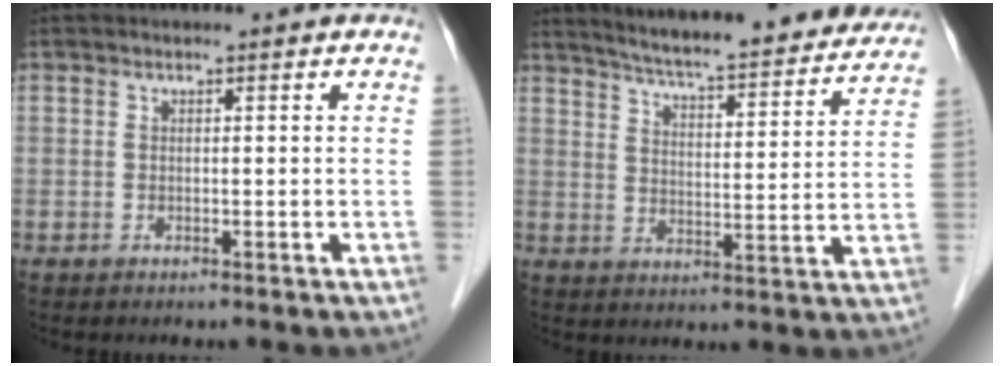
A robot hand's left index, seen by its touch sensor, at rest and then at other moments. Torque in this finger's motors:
{"motor_torque": [0.29, -0.14, 0.27, 0.11]}